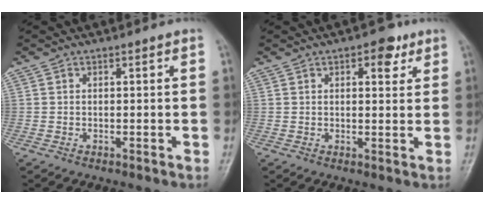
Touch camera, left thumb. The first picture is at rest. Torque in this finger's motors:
{"motor_torque": [-0.09, 0.01, -0.03, 0.09, 0.06]}